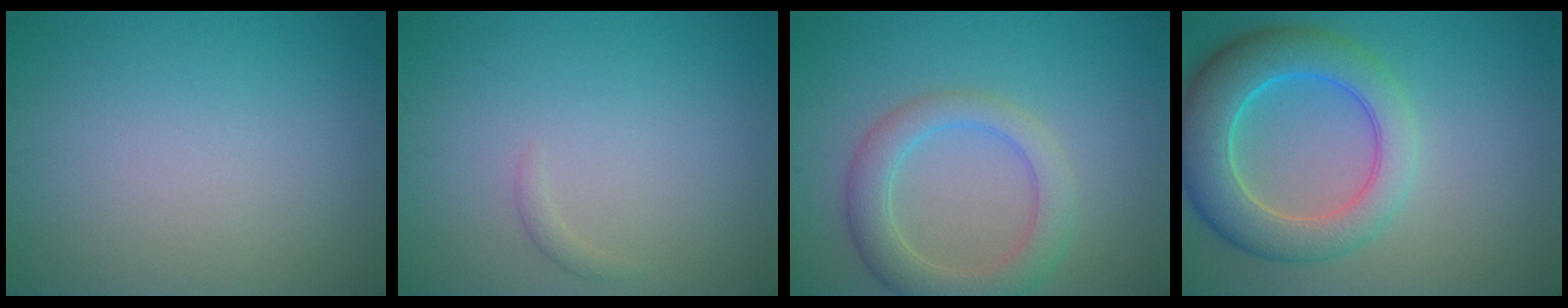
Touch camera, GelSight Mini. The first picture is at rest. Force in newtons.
{"total": 0.7, "press": 0.7, "slide": 0.1}
{"total": 4.6, "press": 4.6, "slide": 0.2}
{"total": 7.8, "press": 7.8, "slide": 0.3}